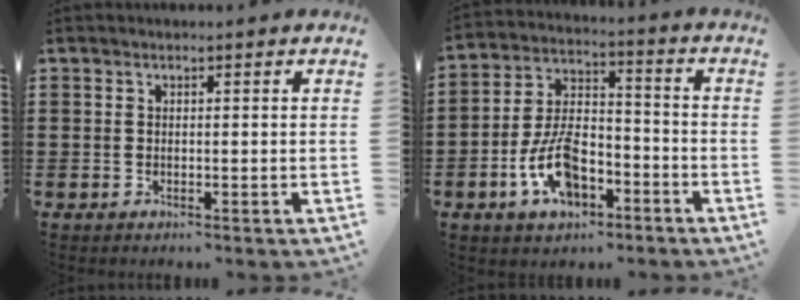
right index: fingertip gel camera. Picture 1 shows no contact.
{"total": 9.5, "force": [-4.5, 5.0, 6.8], "torque": [-0.151, 0.007, -0.082]}